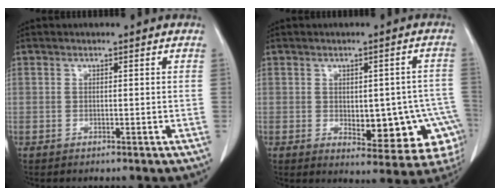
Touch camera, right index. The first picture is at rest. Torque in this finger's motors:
{"motor_torque": [0.42, -0.14, 0.39, 0.05]}